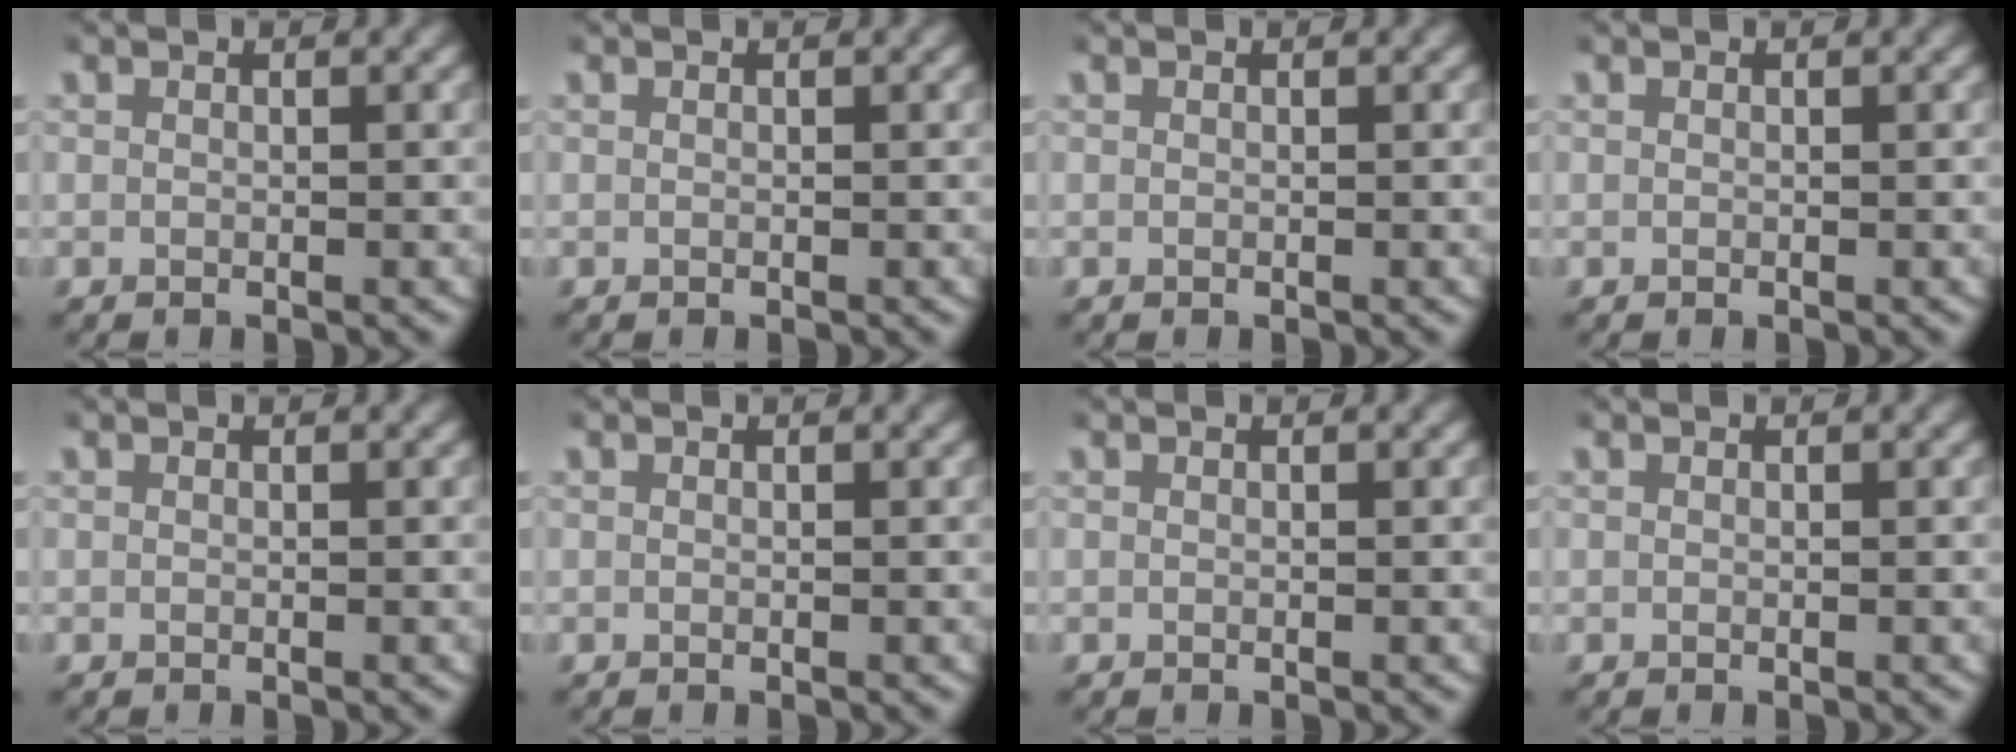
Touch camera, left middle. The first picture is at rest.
{"total": 0.0}
{"total": 0.0}
{"total": 0.0}
{"total": 0.0}
{"total": 0.0}
{"total": 0.0}
{"total": 0.0}